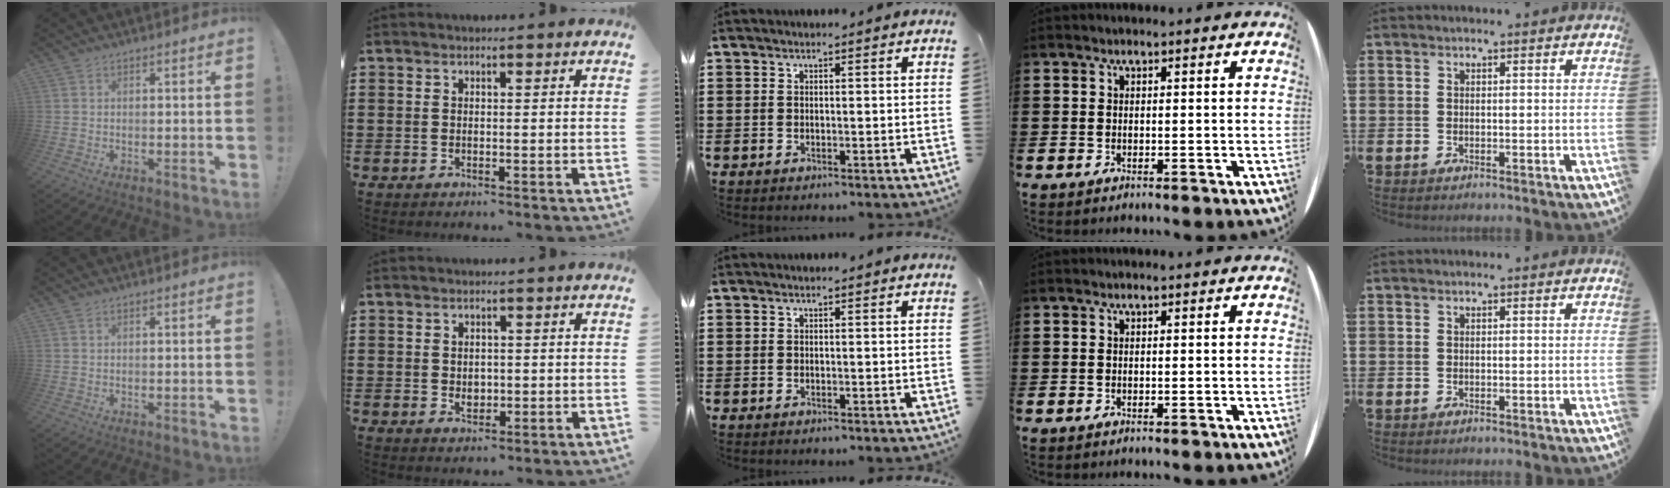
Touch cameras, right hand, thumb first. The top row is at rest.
{"index": {"total": 1.8, "force": [0.0, 1.4, 1.1], "torque": [-0.015, 0.003, -0.002]}}